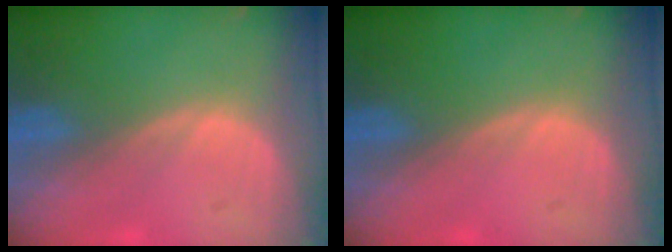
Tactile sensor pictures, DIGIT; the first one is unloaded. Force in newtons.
{"total": 0.0}